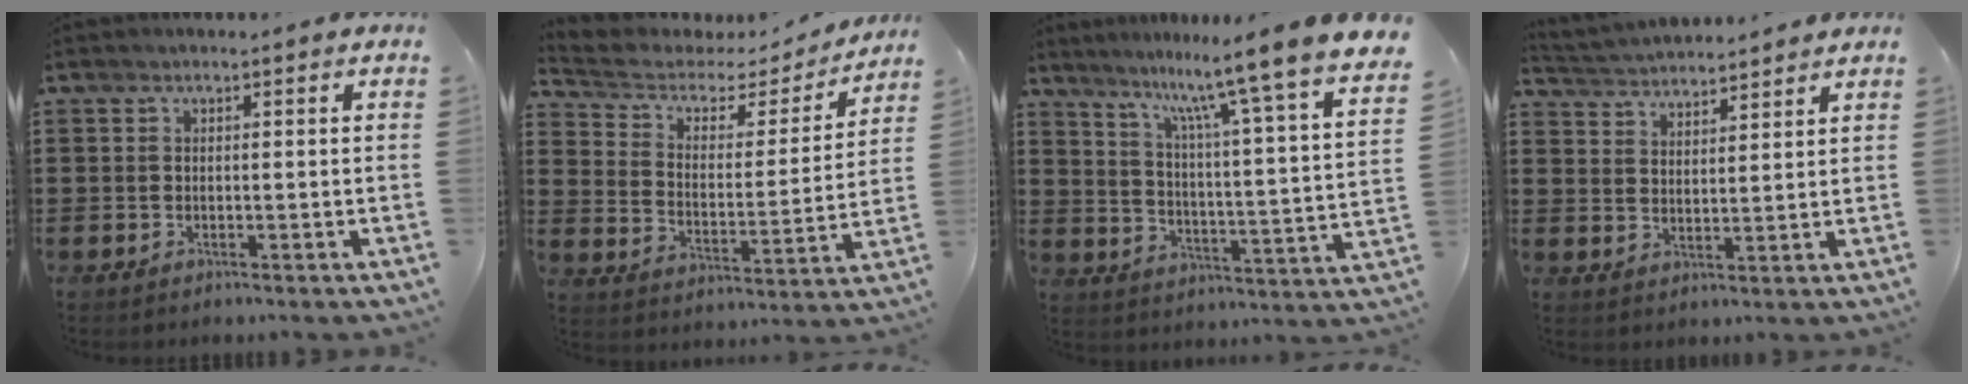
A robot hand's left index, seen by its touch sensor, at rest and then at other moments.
{"total": 3.9, "force": [2.8, 2.3, 1.3], "torque": [-0.051, -0.016, 0.038]}
{"total": 10.0, "force": [8.5, -1.9, 5.0], "torque": [-0.107, -0.085, 0.125]}
{"total": 3.3, "force": [3.2, 0.4, -0.3], "torque": [-0.011, -0.016, 0.057]}